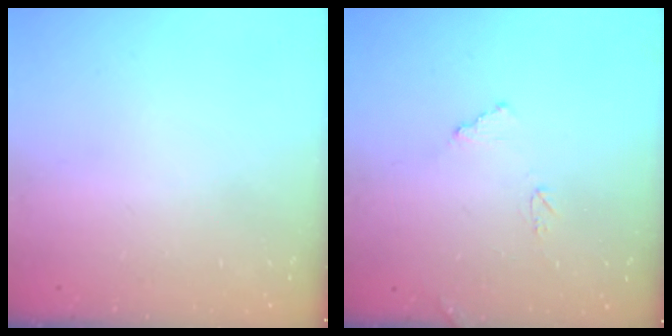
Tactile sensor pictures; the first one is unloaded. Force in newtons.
{"total": 8.0, "press": 8.0, "slide": 0.4}